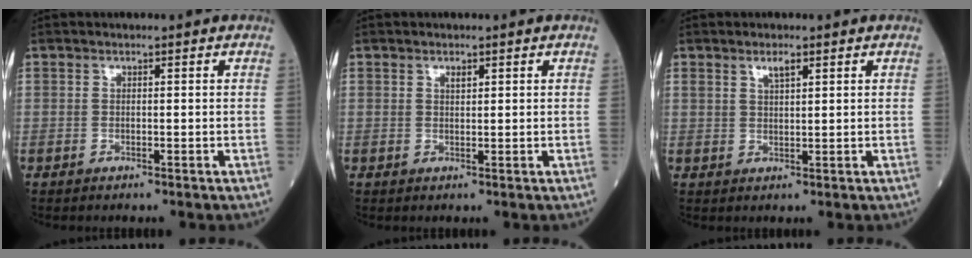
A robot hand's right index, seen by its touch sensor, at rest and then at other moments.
{"total": 0.9, "force": [0.6, 0.3, 0.6], "torque": [-0.011, -0.001, 0.010]}
{"total": 2.1, "force": [1.4, 0.5, 1.5], "torque": [-0.031, 0.002, 0.027]}